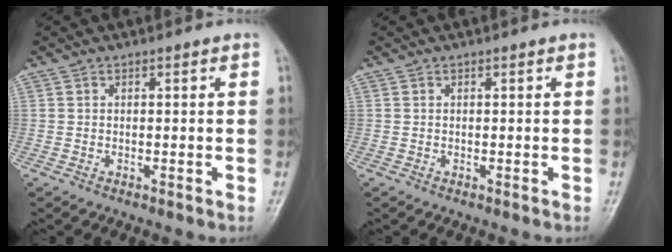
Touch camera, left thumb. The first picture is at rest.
{"total": 0.0}